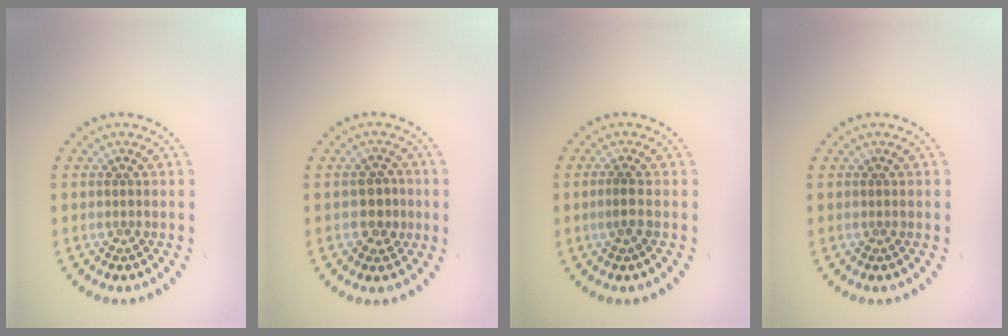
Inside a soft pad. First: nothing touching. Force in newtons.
{"total": 2.4, "press": 2.3, "slide": 0.6}
{"total": 1.2, "press": 1.1, "slide": 0.6}
{"total": 0.0}